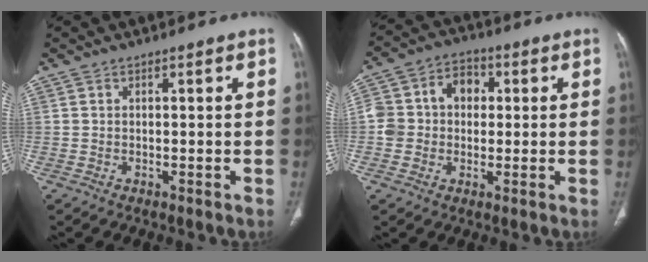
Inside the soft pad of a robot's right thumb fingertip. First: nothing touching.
{"total": 9.9, "force": [0.6, 8.3, 5.4], "torque": [-0.072, 0.034, 0.004]}